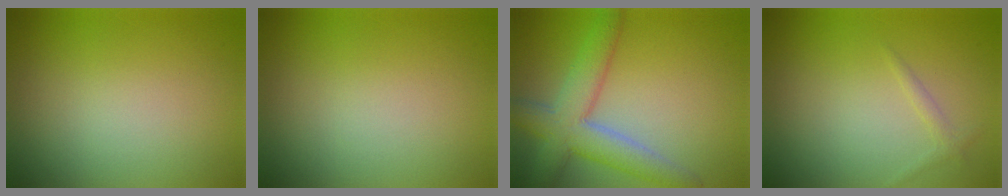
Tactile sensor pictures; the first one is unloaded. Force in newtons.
{"total": 0.0}
{"total": 6.1, "press": 6.0, "slide": 0.6}
{"total": 0.9, "press": 0.9, "slide": 0.0}